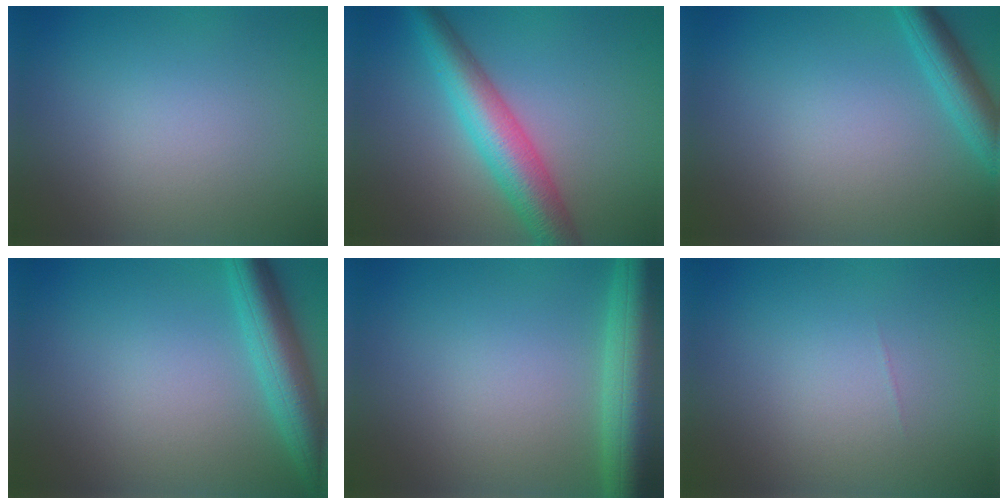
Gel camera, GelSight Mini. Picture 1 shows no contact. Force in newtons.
{"total": 6.1, "press": 6.1, "slide": 0.1}
{"total": 3.1, "press": 3.1, "slide": 0.2}
{"total": 5.3, "press": 5.3, "slide": 0.2}
{"total": 7.5, "press": 7.5, "slide": 0.4}
{"total": 0.0}